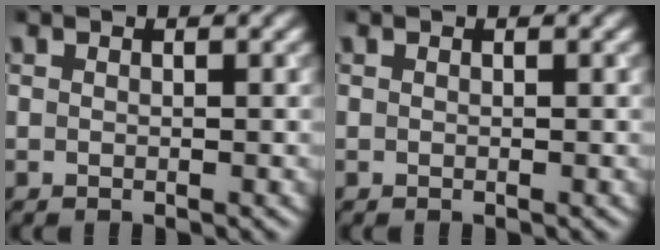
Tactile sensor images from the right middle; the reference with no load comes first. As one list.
[{"total": 0.0}]